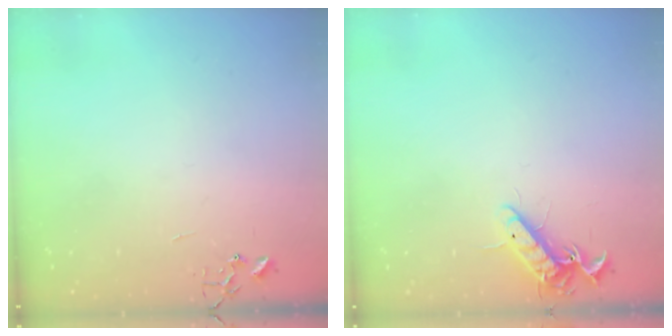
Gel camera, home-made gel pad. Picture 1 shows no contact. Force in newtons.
{"total": 10.7, "press": 10.5, "slide": 1.7}